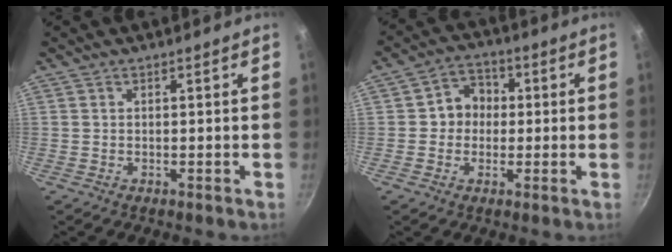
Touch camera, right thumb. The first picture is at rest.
{"total": 6.4, "force": [0.2, 5.6, 3.0], "torque": [-0.018, 0.017, -0.008]}